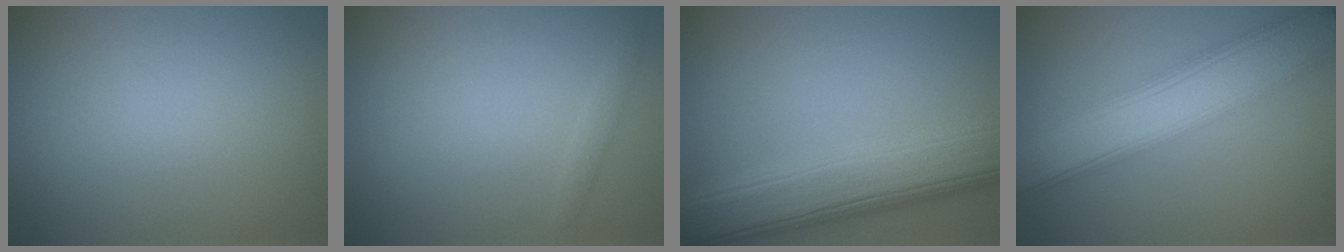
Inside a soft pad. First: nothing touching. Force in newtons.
{"total": 0.8, "press": 0.8, "slide": 0.1}
{"total": 9.3, "press": 9.3, "slide": 0.2}
{"total": 7.7, "press": 7.6, "slide": 0.5}